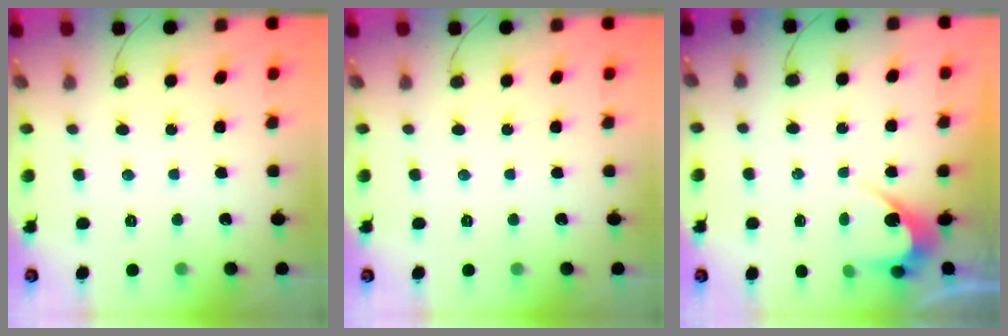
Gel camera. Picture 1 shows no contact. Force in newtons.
{"total": 0.0}
{"total": 2.8, "press": 2.8, "slide": 0.1}